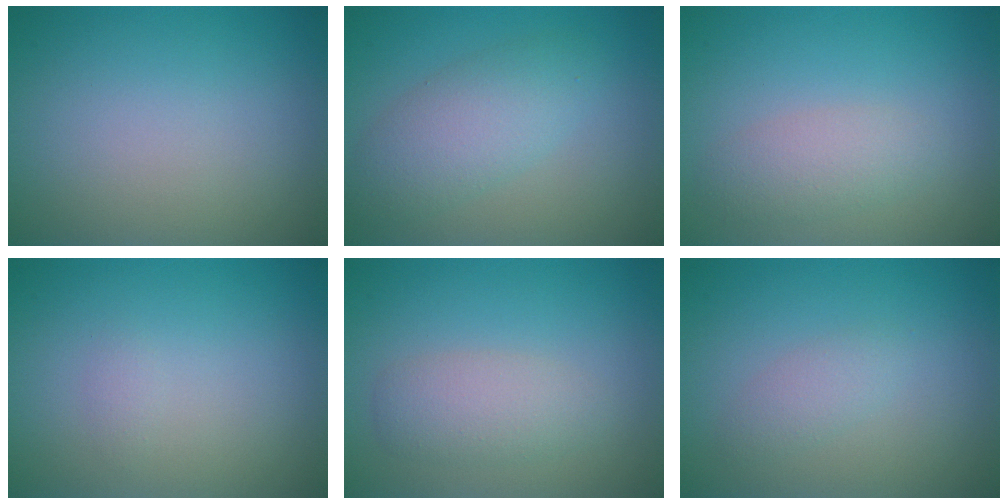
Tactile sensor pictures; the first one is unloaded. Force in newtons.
{"total": 4.1, "press": 4.1, "slide": 0.2}
{"total": 2.4, "press": 2.4, "slide": 0.1}
{"total": 0.5, "press": 0.5, "slide": 0.1}
{"total": 2.8, "press": 2.8, "slide": 0.2}
{"total": 1.4, "press": 1.4, "slide": 0.1}